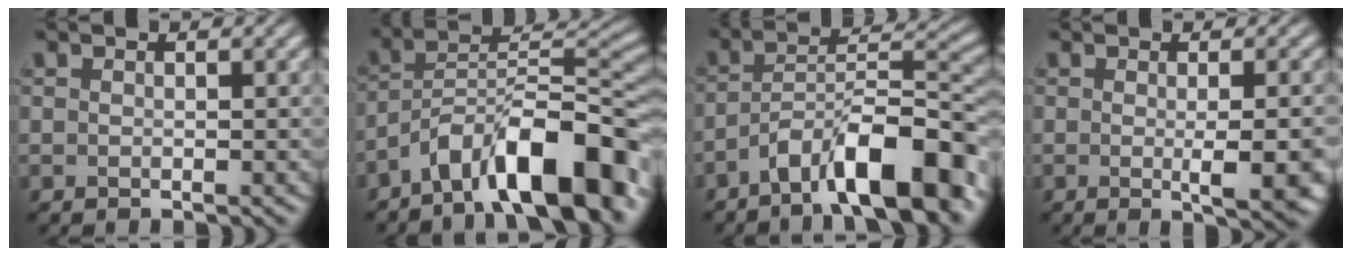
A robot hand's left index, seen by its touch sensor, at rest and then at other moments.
{"total": 11.2, "force": [-7.2, 3.4, 7.9], "torque": [-0.110, 0.019, -0.130]}
{"total": 10.2, "force": [-6.3, 2.8, 7.5], "torque": [-0.114, 0.017, -0.108]}
{"total": 4.4, "force": [-0.7, 1.0, 4.2], "torque": [-0.055, -0.005, -0.006]}